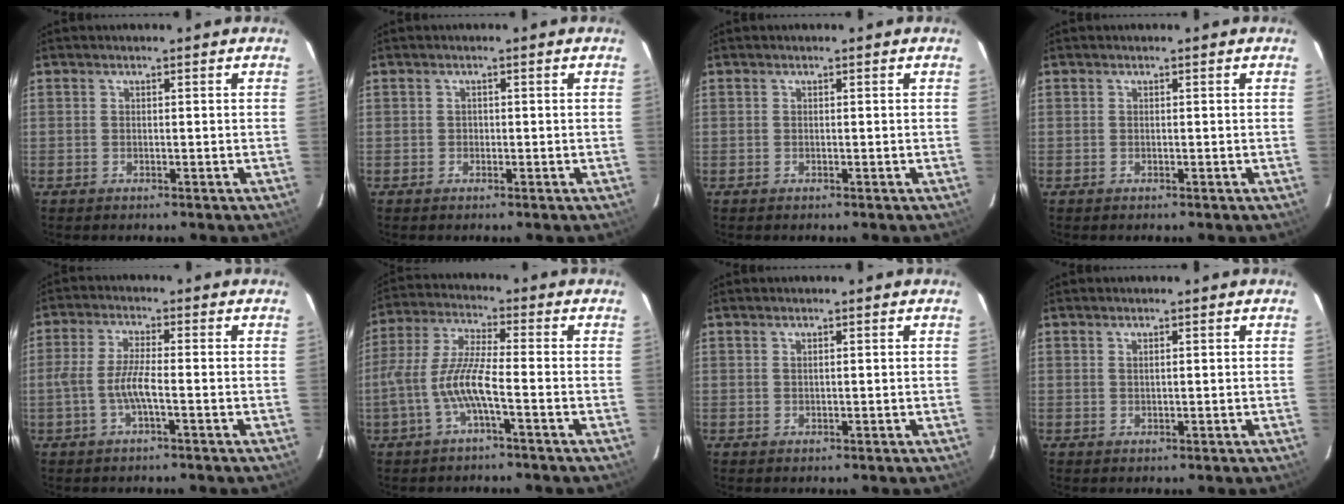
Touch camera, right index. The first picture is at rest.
{"total": 0.6, "force": [-0.3, 0.5, 0.0], "torque": [0.003, 0.002, -0.004]}
{"total": 0.0}
{"total": 0.0}
{"total": 5.4, "force": [-1.8, 0.4, 5.0], "torque": [-0.107, 0.003, -0.033]}
{"total": 8.9, "force": [-3.3, 0.9, 8.2], "torque": [-0.181, 0.005, -0.061]}
{"total": 0.7, "force": [0.4, 0.1, 0.5], "torque": [-0.011, 0.003, 0.008]}
{"total": 1.0, "force": [0.5, 0.2, 0.8], "torque": [-0.013, 0.002, 0.010]}